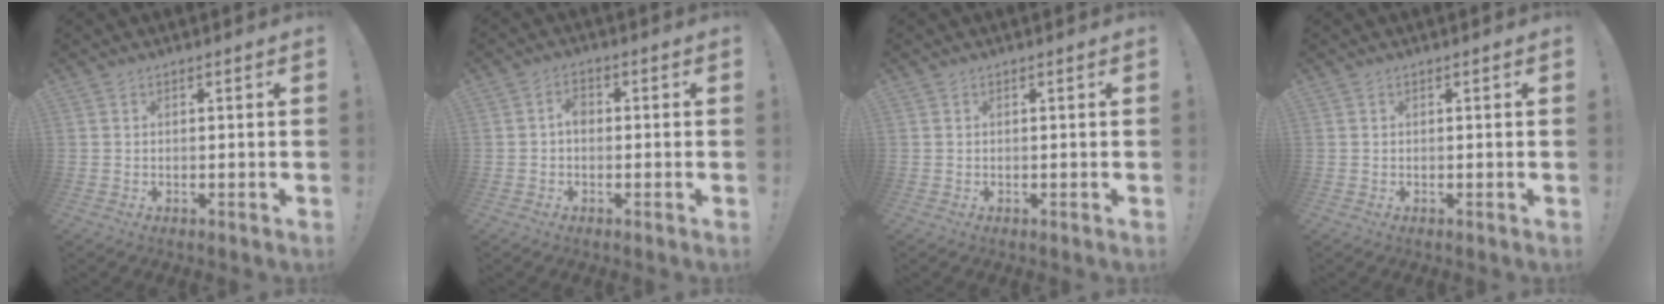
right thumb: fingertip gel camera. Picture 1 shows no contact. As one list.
[{"total": 3.1, "force": [-0.5, 2.1, 2.2], "torque": [-0.031, 0.004, -0.012]}, {"total": 0.0}, {"total": 0.0}]